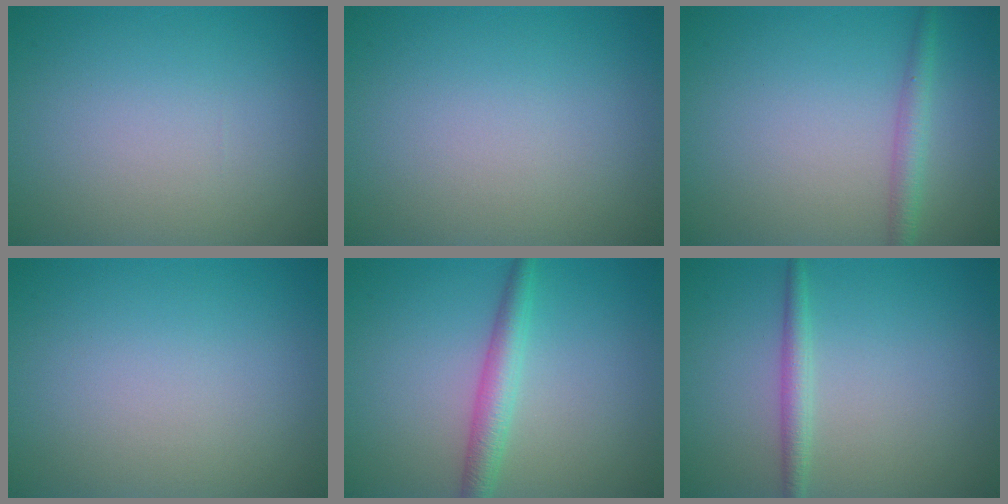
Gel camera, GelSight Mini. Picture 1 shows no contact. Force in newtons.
{"total": 0.0}
{"total": 2.0, "press": 2.0, "slide": 0.0}
{"total": 0.0}
{"total": 2.9, "press": 2.9, "slide": 0.0}
{"total": 1.8, "press": 1.8, "slide": 0.0}